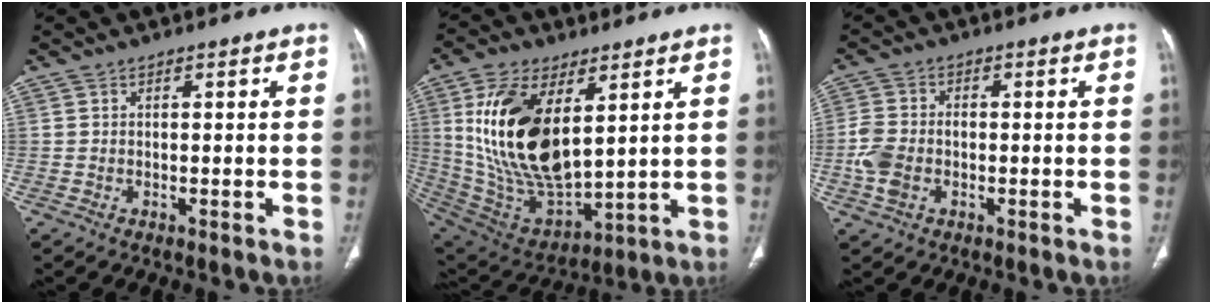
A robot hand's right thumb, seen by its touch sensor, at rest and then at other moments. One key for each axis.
{"total": 22.3, "fx": 6.3, "fy": 11.3, "fz": 18.1, "tx": -0.337, "ty": -0.031, "tz": 0.132}
{"total": 6.0, "fx": -1.4, "fy": 4.3, "fz": 4.0, "tx": -0.095, "ty": 0.012, "tz": -0.030}